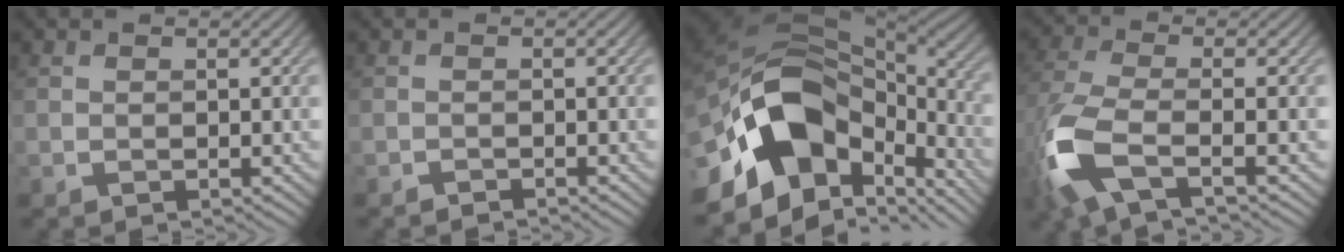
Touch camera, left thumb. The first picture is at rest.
{"total": 0.8, "force": [-0.7, -0.2, 0.0], "torque": [0.002, 0.001, -0.018]}
{"total": 16.7, "force": [-5.7, 10.6, 11.7], "torque": [-0.265, -0.011, -0.086]}
{"total": 10.0, "force": [-4.0, 3.4, 8.5], "torque": [-0.219, -0.026, -0.089]}